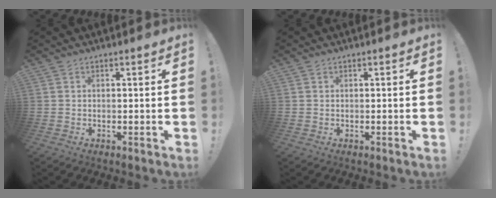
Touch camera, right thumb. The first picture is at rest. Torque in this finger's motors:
{"motor_torque": [-0.06, -0.06, 0.15, -0.06, 0.07]}